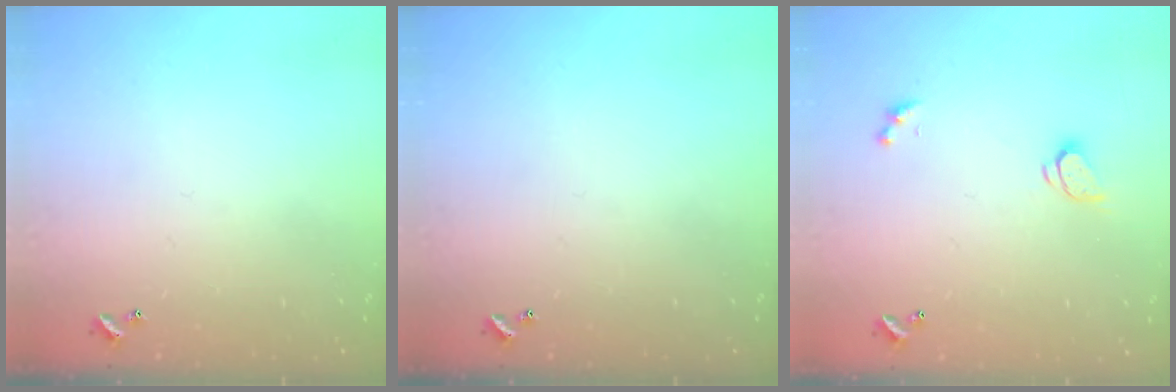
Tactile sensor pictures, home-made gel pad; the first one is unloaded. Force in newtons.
{"total": 0.0}
{"total": 1.6, "press": 1.5, "slide": 0.4}